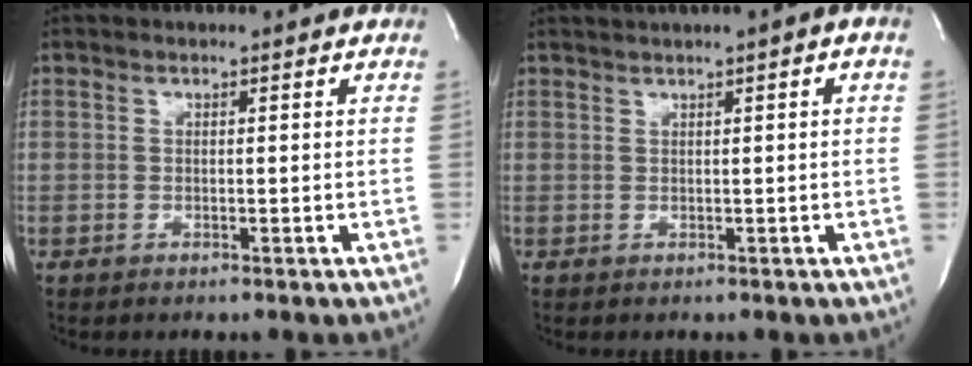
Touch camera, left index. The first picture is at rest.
{"total": 2.5, "force": [0.7, -0.1, 2.4], "torque": [-0.045, 0.007, 0.014]}